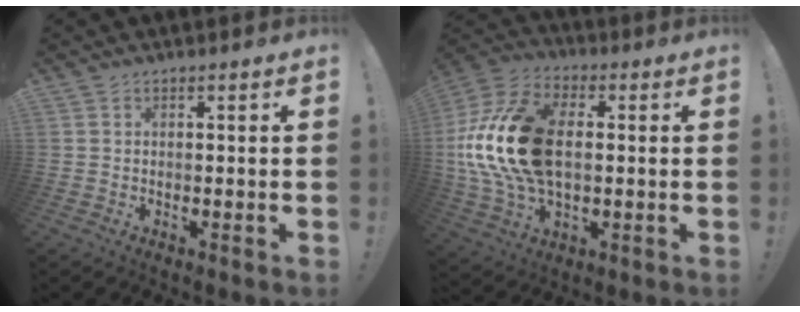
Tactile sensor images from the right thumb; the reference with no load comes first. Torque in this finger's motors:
{"motor_torque": [2.33, 2.35, 2.66, -0.11, 0.52]}